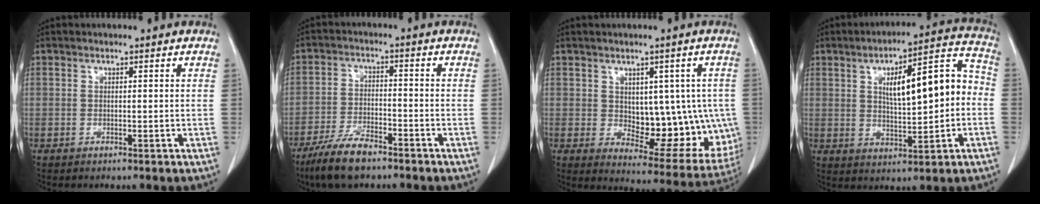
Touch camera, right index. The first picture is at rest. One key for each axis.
{"total": 7.8, "fx": -6.0, "fy": 2.0, "fz": 4.7, "tx": -0.097, "ty": -0.013, "tz": -0.110}
{"total": 14.3, "fx": 0.0, "fy": 7.6, "fz": 12.1, "tx": -0.143, "ty": 0.004, "tz": 0.023}
{"total": 13.5, "fx": 0.9, "fy": 3.8, "fz": 12.9, "tx": -0.185, "ty": 0.040, "tz": 0.019}